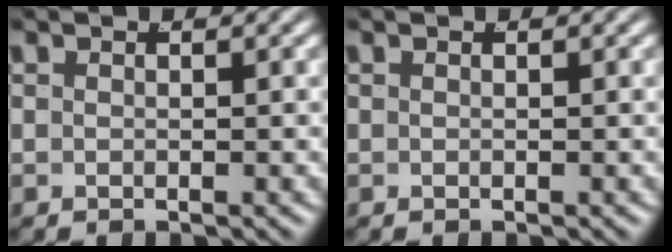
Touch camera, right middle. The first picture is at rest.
{"total": 0.0}